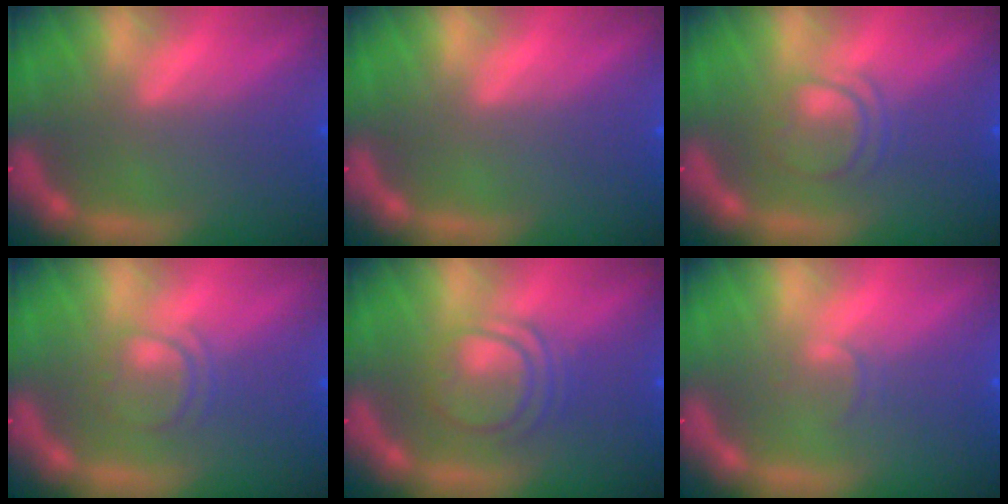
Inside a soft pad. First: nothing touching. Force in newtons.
{"total": 0.0}
{"total": 3.0}
{"total": 2.4}
{"total": 4.5}
{"total": 1.0}